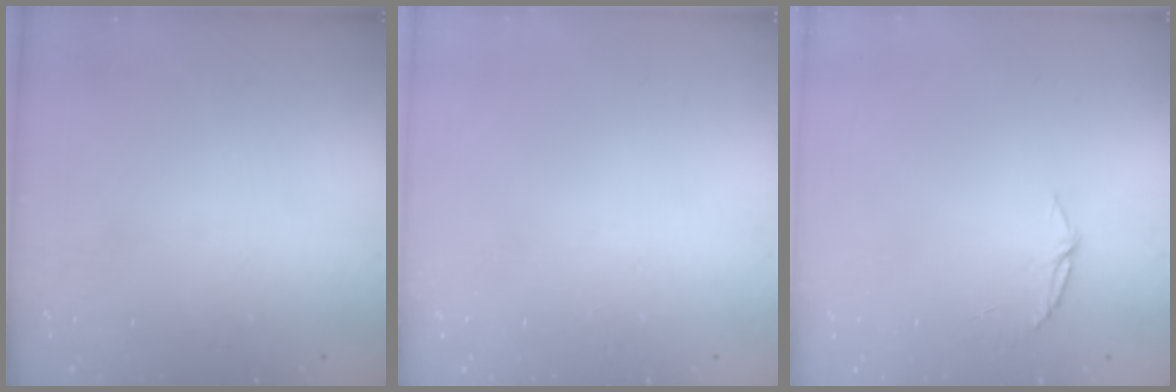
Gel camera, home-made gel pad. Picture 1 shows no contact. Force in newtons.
{"total": 0.0}
{"total": 5.1, "press": 5.1, "slide": 0.5}